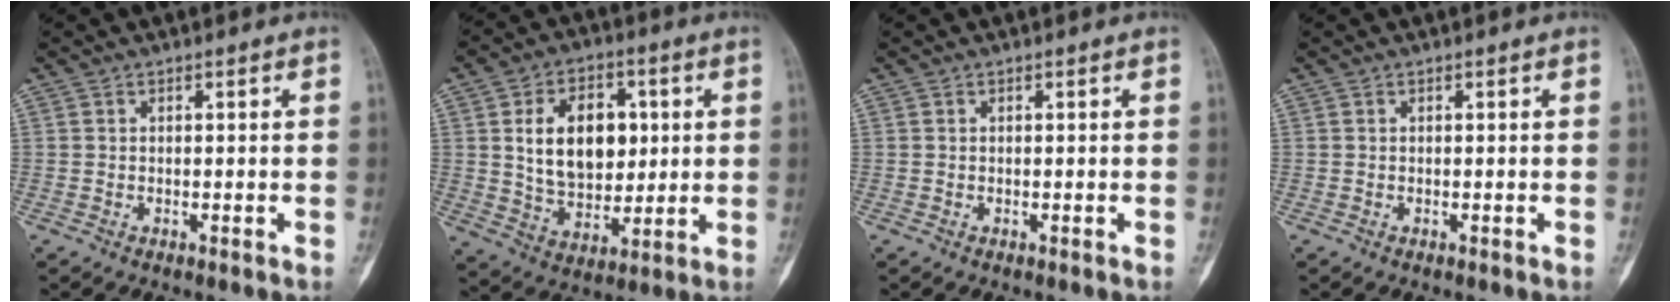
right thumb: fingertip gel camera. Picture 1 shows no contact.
{"total": 15.1, "force": [2.7, 10.2, 10.8], "torque": [-0.128, -0.008, 0.052]}
{"total": 0.0}
{"total": 0.0}